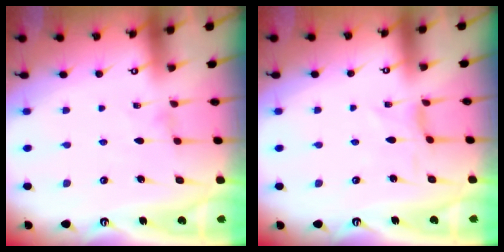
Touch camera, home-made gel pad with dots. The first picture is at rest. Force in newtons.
{"total": 0.7, "press": 0.6, "slide": 0.3}